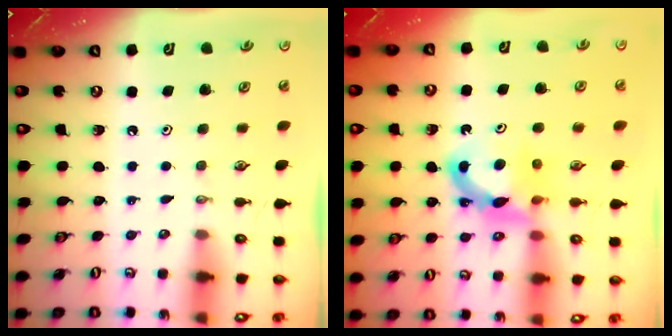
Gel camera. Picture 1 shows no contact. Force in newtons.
{"total": 7.5, "press": 7.5, "slide": 0.4}